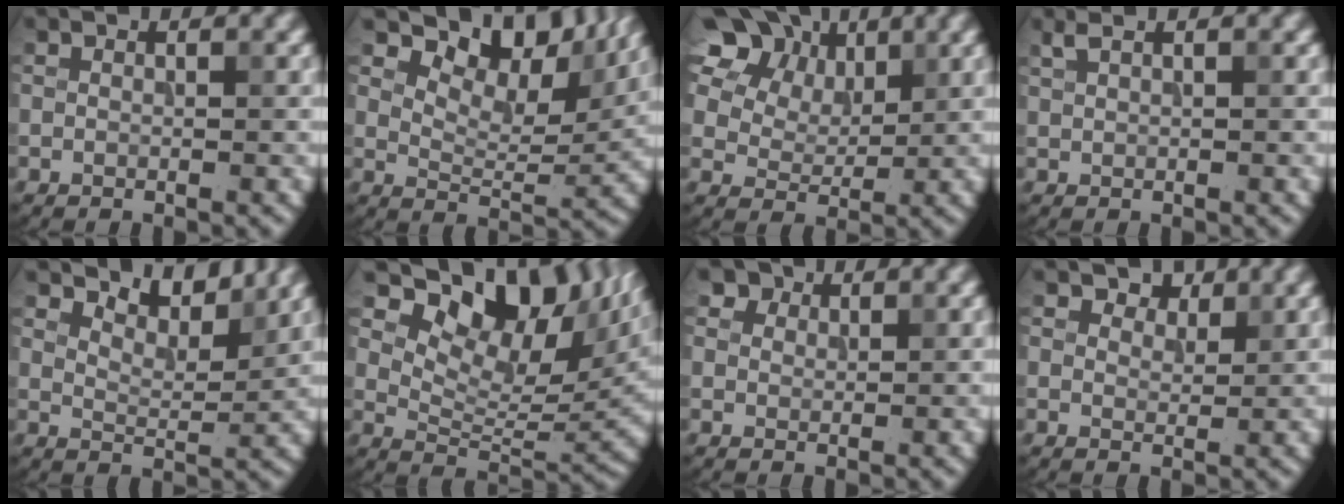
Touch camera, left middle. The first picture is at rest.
{"total": 8.4, "force": [5.8, 3.8, 4.8], "torque": [-0.069, -0.005, 0.093]}
{"total": 15.7, "force": [8.7, 10.5, 7.9], "torque": [-0.183, 0.048, 0.165]}
{"total": 1.1, "force": [0.8, 0.3, 0.7], "torque": [-0.018, 0.001, 0.019]}
{"total": 4.7, "force": [4.4, 0.9, 1.6], "torque": [-0.040, -0.003, 0.061]}
{"total": 11.9, "force": [7.2, 5.8, 7.6], "torque": [-0.107, 0.001, 0.125]}
{"total": 3.2, "force": [2.3, 2.0, 1.1], "torque": [-0.033, 0.000, 0.037]}
{"total": 2.4, "force": [1.9, 1.2, 0.8], "torque": [-0.015, -0.007, 0.028]}